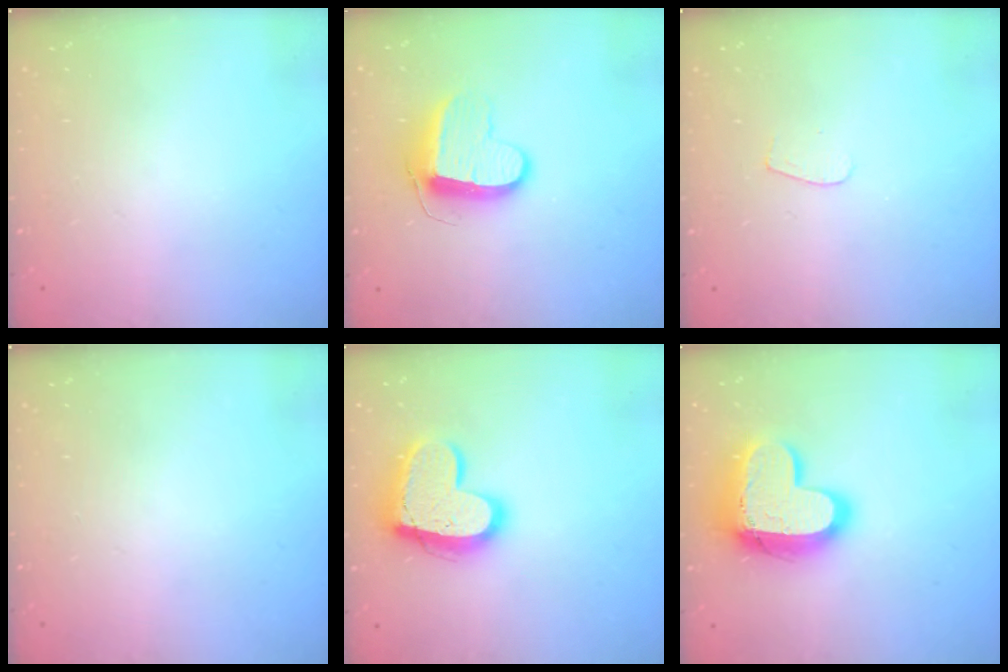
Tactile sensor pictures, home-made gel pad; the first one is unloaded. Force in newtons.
{"total": 10.5, "press": 10.5, "slide": 0.4}
{"total": 3.6, "press": 3.6, "slide": 0.3}
{"total": 0.0}
{"total": 16.8, "press": 16.7, "slide": 1.5}
{"total": 16.9, "press": 16.8, "slide": 1.3}